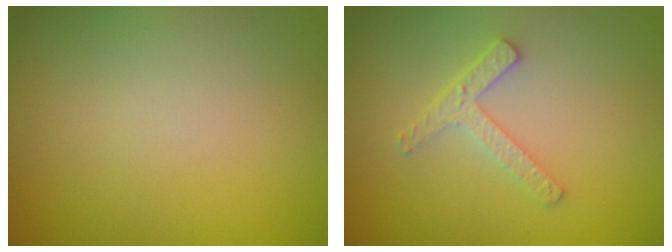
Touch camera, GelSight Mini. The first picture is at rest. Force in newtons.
{"total": 2.3, "press": 2.2, "slide": 0.4}